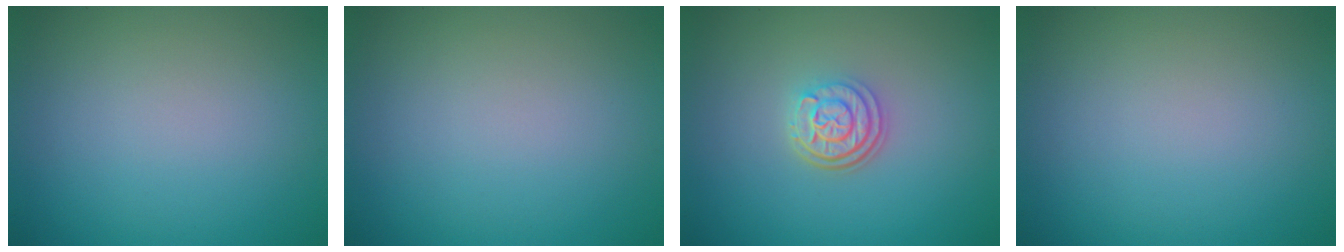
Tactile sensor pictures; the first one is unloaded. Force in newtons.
{"total": 0.0}
{"total": 3.1, "press": 2.5, "slide": 1.8}
{"total": 0.0}